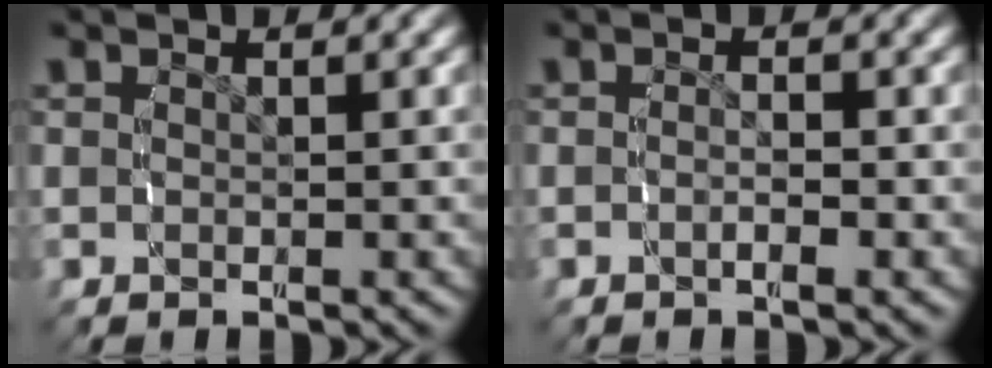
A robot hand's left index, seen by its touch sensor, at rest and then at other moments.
{"total": 1.3, "force": [-0.7, 0.2, 1.0], "torque": [-0.022, -0.001, -0.014]}